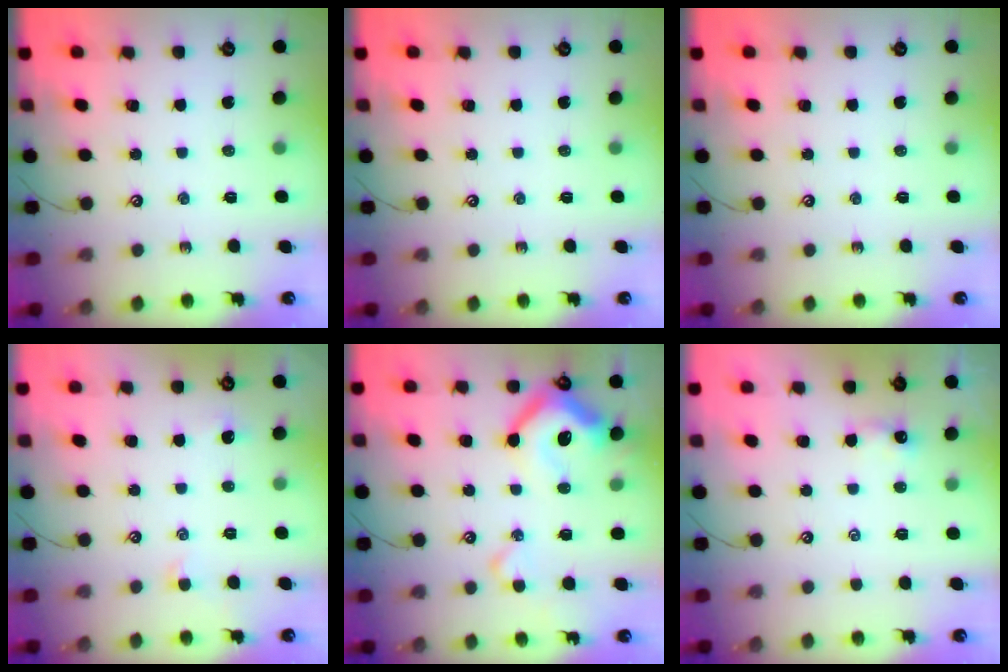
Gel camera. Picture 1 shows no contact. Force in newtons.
{"total": 0.0}
{"total": 0.0}
{"total": 1.2, "press": 1.2, "slide": 0.4}
{"total": 14.3, "press": 14.2, "slide": 1.7}
{"total": 0.8, "press": 0.6, "slide": 0.5}